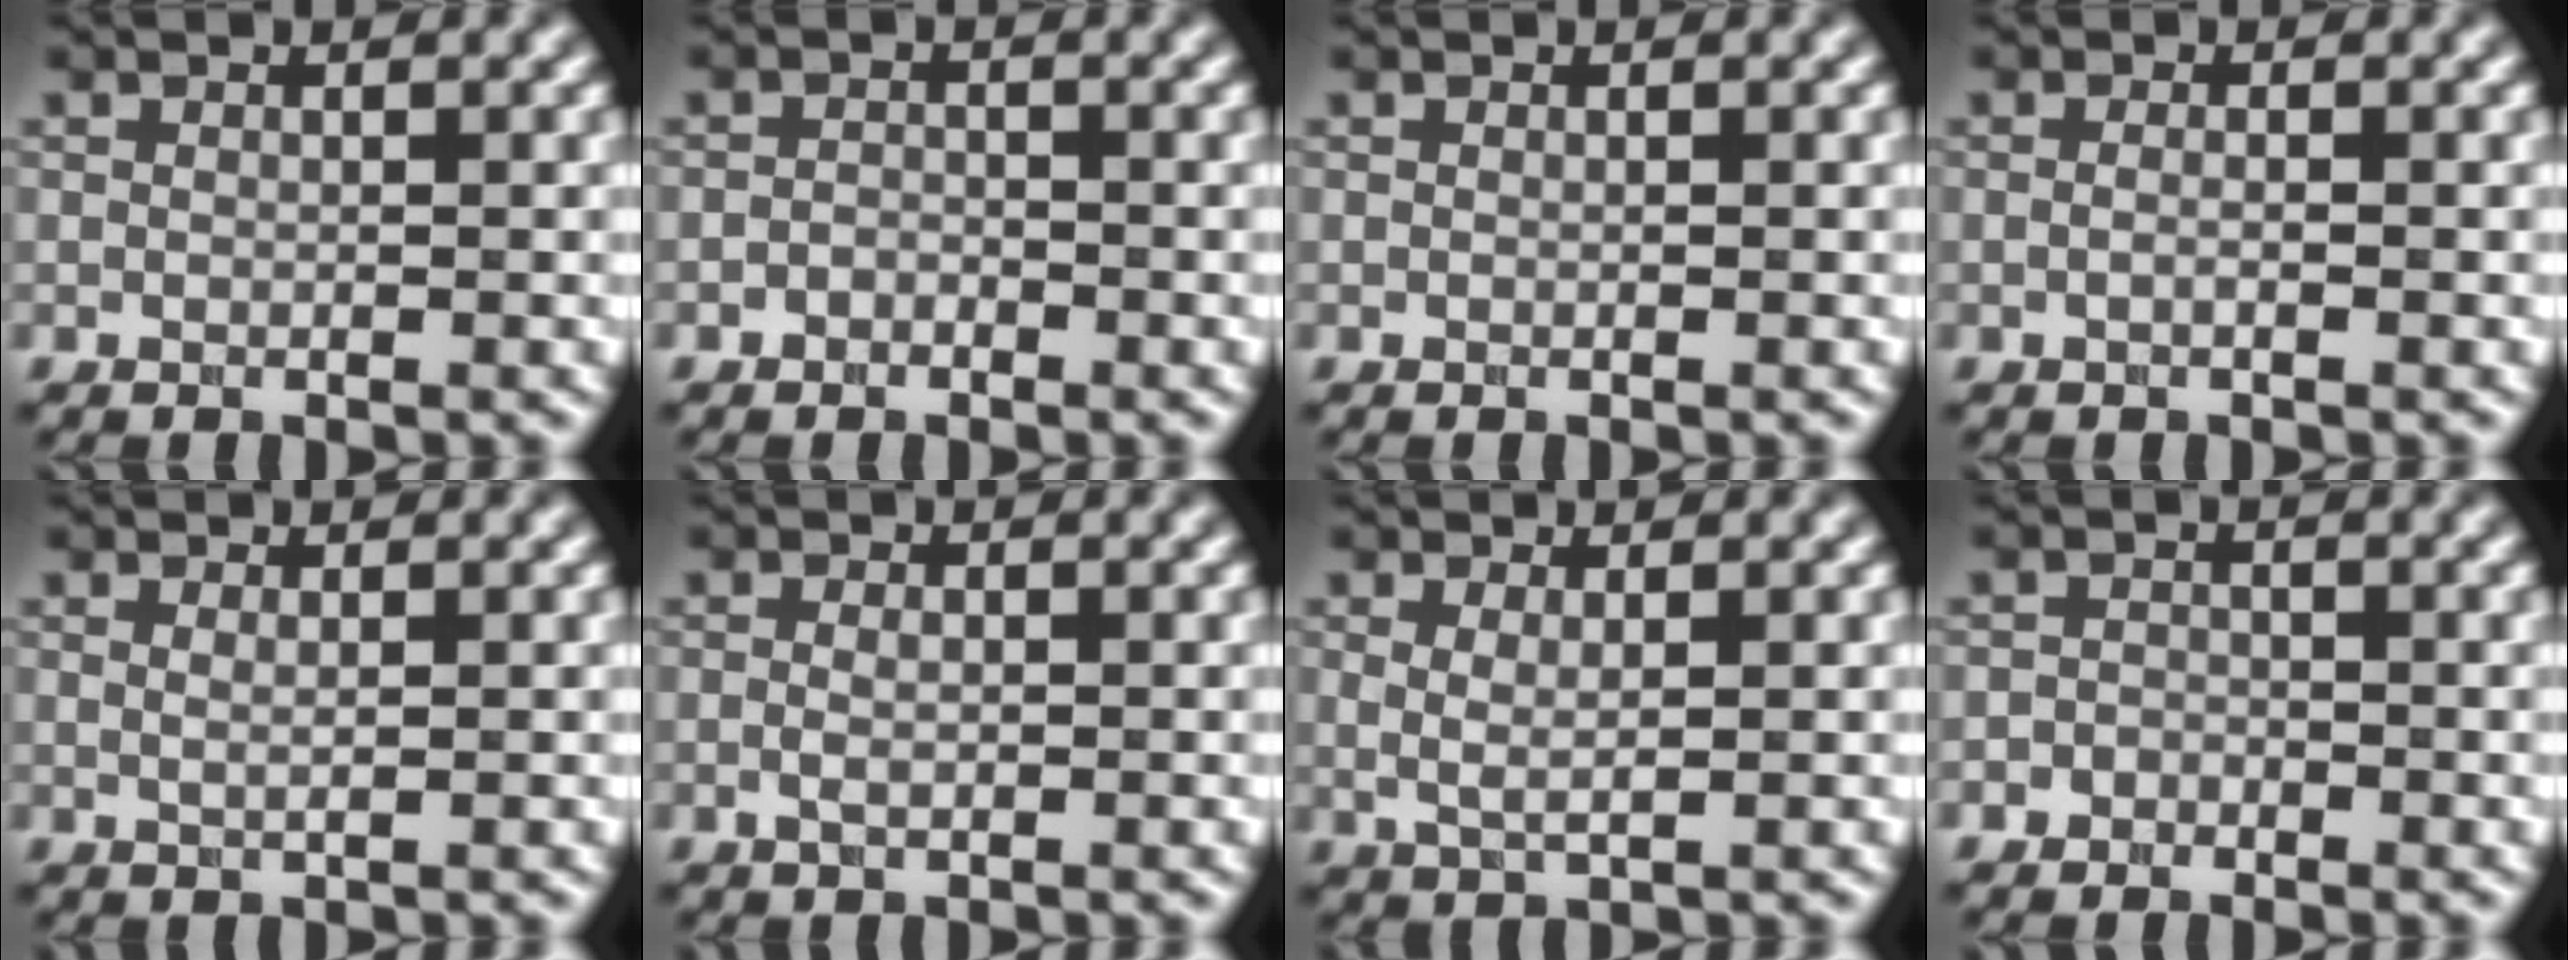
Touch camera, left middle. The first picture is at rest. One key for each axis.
{"total": 1.0, "fx": -0.7, "fy": 0.6, "fz": 0.4, "tx": -0.006, "ty": 0.000, "tz": -0.014}
{"total": 0.0}
{"total": 0.7, "fx": -0.1, "fy": 0.2, "fz": 0.7, "tx": -0.013, "ty": -0.009, "tz": -0.007}
{"total": 1.0, "fx": 0.3, "fy": 0.4, "fz": 0.9, "tx": -0.013, "ty": -0.002, "tz": 0.002}
{"total": 1.3, "fx": -0.2, "fy": 0.6, "fz": 1.1, "tx": -0.026, "ty": -0.002, "tz": -0.006}
{"total": 1.5, "fx": 0.4, "fy": 0.4, "fz": 1.4, "tx": -0.030, "ty": -0.006, "tz": 0.009}
{"total": 1.0, "fx": -0.7, "fy": 0.8, "fz": 0.1, "tx": 0.005, "ty": 0.002, "tz": -0.013}